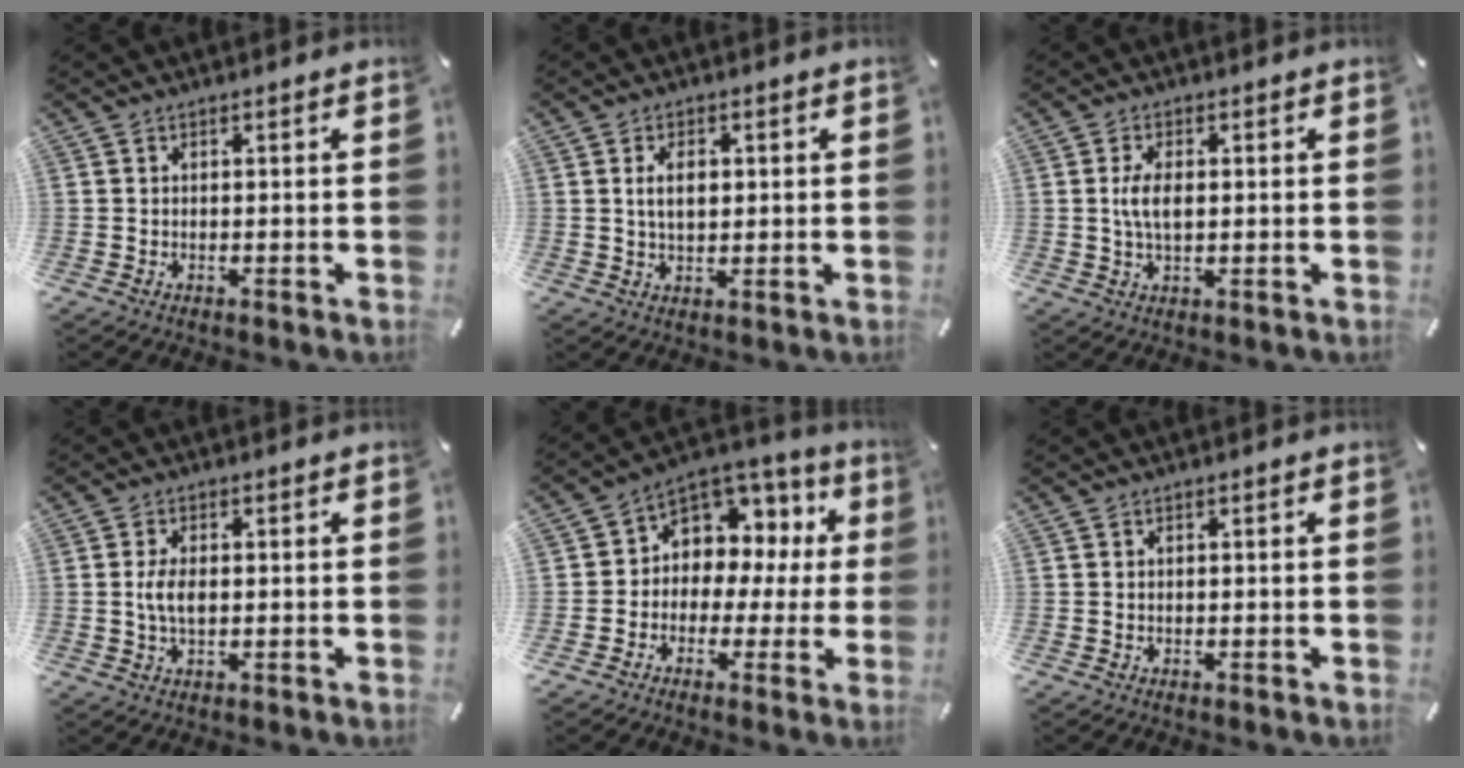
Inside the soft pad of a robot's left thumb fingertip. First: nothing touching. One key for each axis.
{"total": 4.6, "fx": 0.9, "fy": 2.9, "fz": 3.5, "tx": -0.074, "ty": 0.004, "tz": 0.010}
{"total": 4.7, "fx": 0.5, "fy": 2.5, "fz": 3.9, "tx": -0.103, "ty": 0.000, "tz": 0.000}
{"total": 4.0, "fx": 0.2, "fy": 2.2, "fz": 3.4, "tx": -0.090, "ty": -0.002, "tz": -0.005}
{"total": 9.3, "fx": 2.1, "fy": 8.2, "fz": 3.8, "tx": -0.064, "ty": -0.025, "tz": 0.044}
{"total": 0.0}